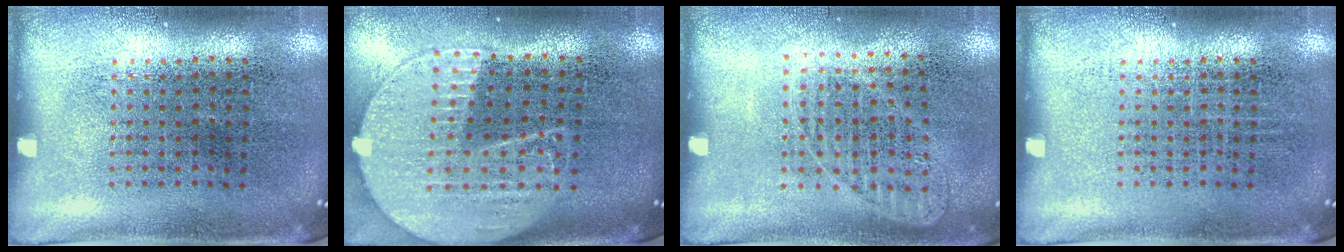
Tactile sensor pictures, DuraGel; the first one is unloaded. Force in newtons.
{"total": 2.1, "press": 1.8, "slide": 1.1}
{"total": 0.9, "press": 0.9, "slide": 0.1}
{"total": 0.0}